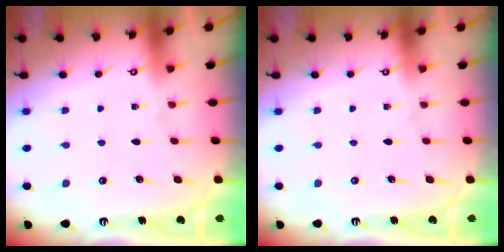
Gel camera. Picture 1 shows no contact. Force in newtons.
{"total": 0.0}